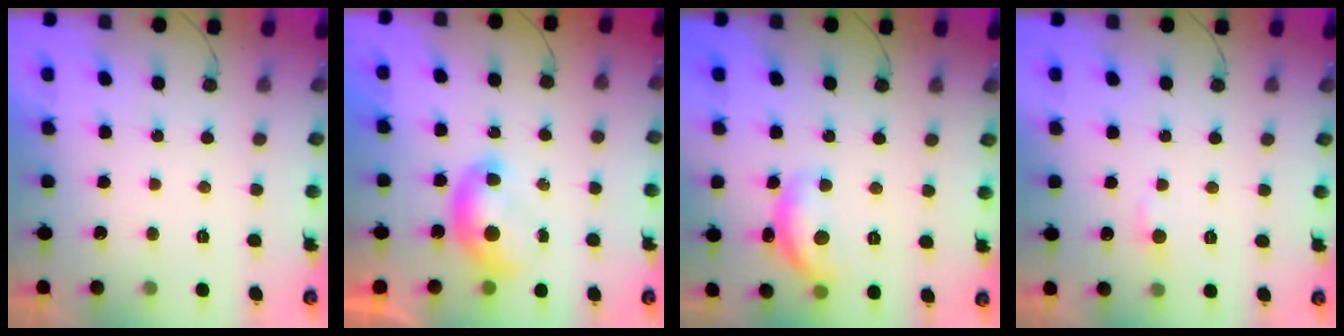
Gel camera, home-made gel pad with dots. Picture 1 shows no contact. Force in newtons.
{"total": 7.2, "press": 7.2, "slide": 0.1}
{"total": 12.1, "press": 12.0, "slide": 0.5}
{"total": 3.8, "press": 3.8, "slide": 0.4}